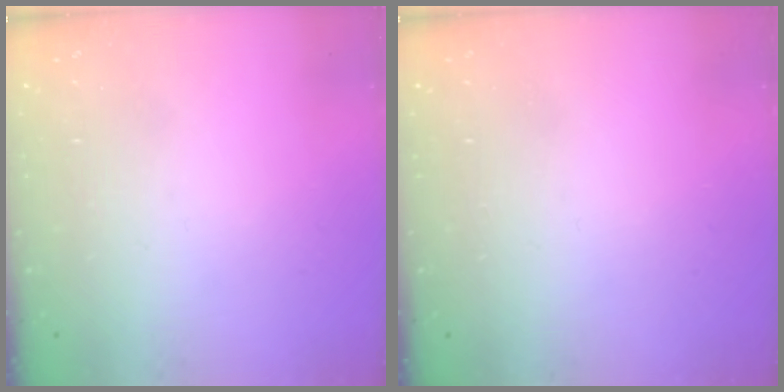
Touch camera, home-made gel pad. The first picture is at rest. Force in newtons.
{"total": 0.0}